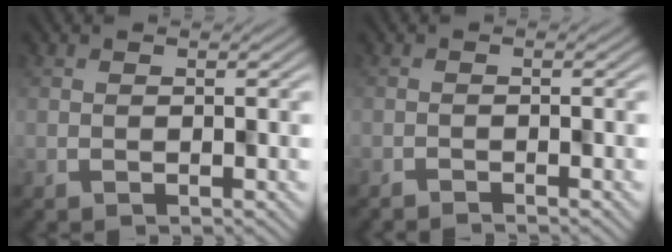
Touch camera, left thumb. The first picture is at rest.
{"total": 1.3, "force": [-1.3, 0.0, 0.0], "torque": [0.002, 0.000, -0.022]}